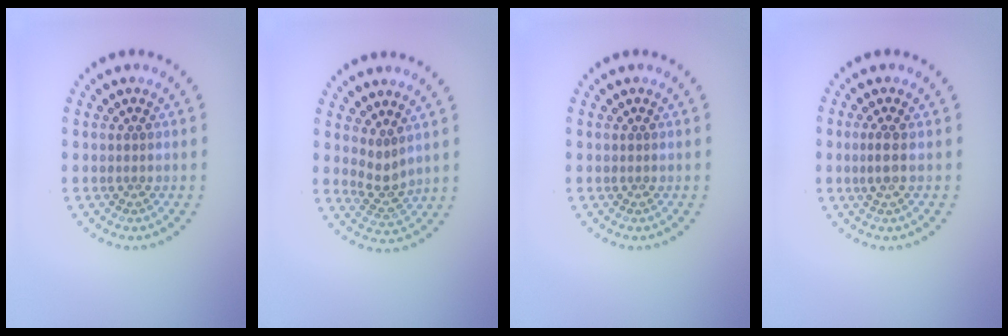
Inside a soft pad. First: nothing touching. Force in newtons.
{"total": 2.1, "press": 1.5, "slide": 1.4}
{"total": 0.0}
{"total": 1.5, "press": 1.2, "slide": 0.9}